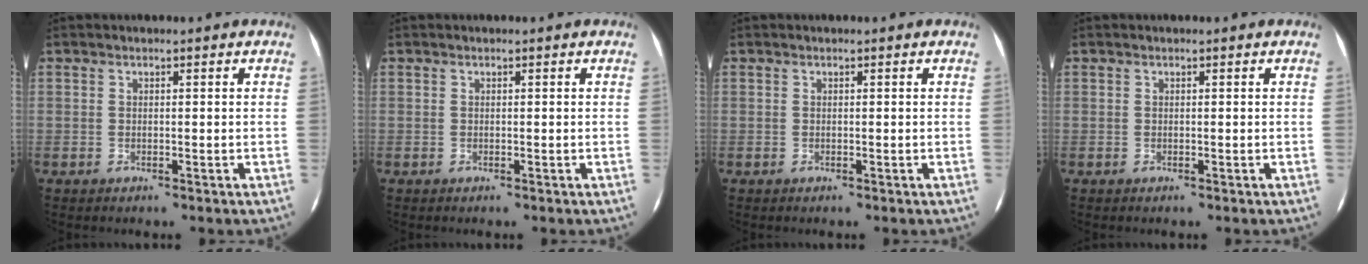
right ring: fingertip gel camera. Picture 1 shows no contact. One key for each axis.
{"total": 0.0}
{"total": 0.0}
{"total": 0.0}